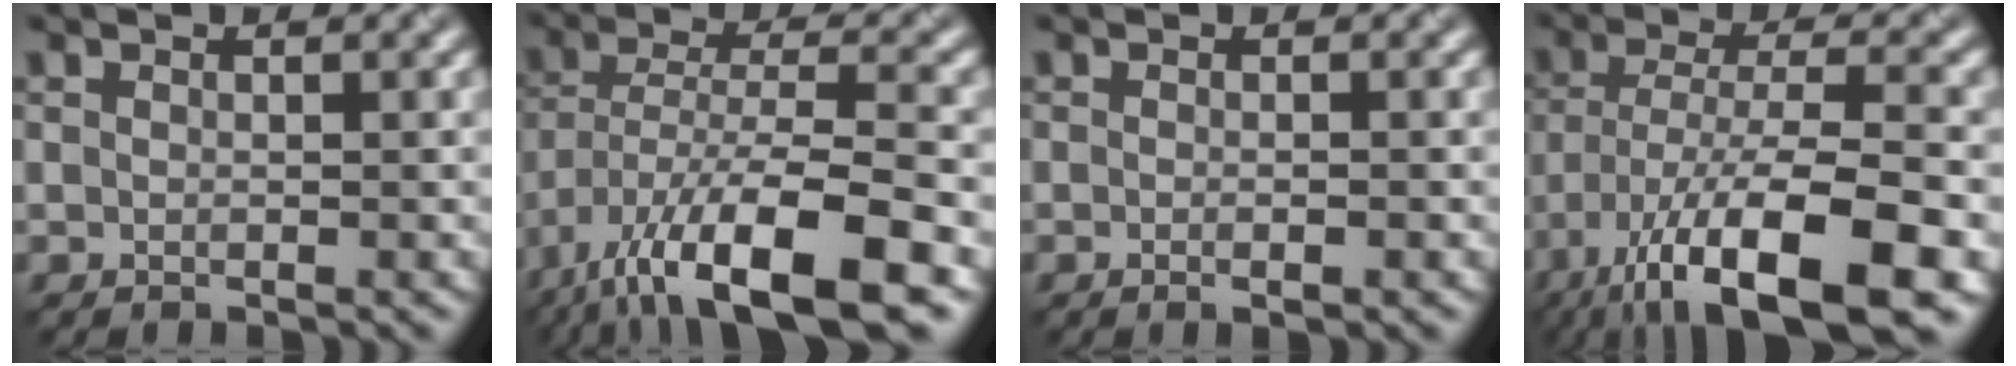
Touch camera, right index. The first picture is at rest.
{"total": 12.5, "force": [-7.5, 3.7, 9.3], "torque": [-0.165, -0.008, -0.135]}
{"total": 1.4, "force": [-0.3, 0.5, 1.3], "torque": [0.001, -0.005, -0.009]}
{"total": 13.7, "force": [-7.7, 4.1, 10.5], "torque": [-0.193, -0.013, -0.132]}